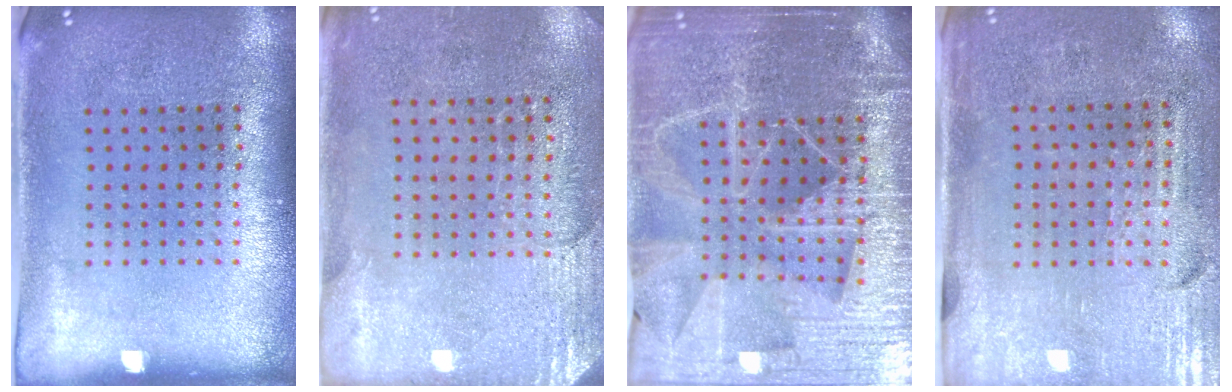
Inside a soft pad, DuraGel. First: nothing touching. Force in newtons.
{"total": 2.6, "press": 2.3, "slide": 1.2}
{"total": 5.5, "press": 4.9, "slide": 2.5}
{"total": 3.4, "press": 3.1, "slide": 1.4}